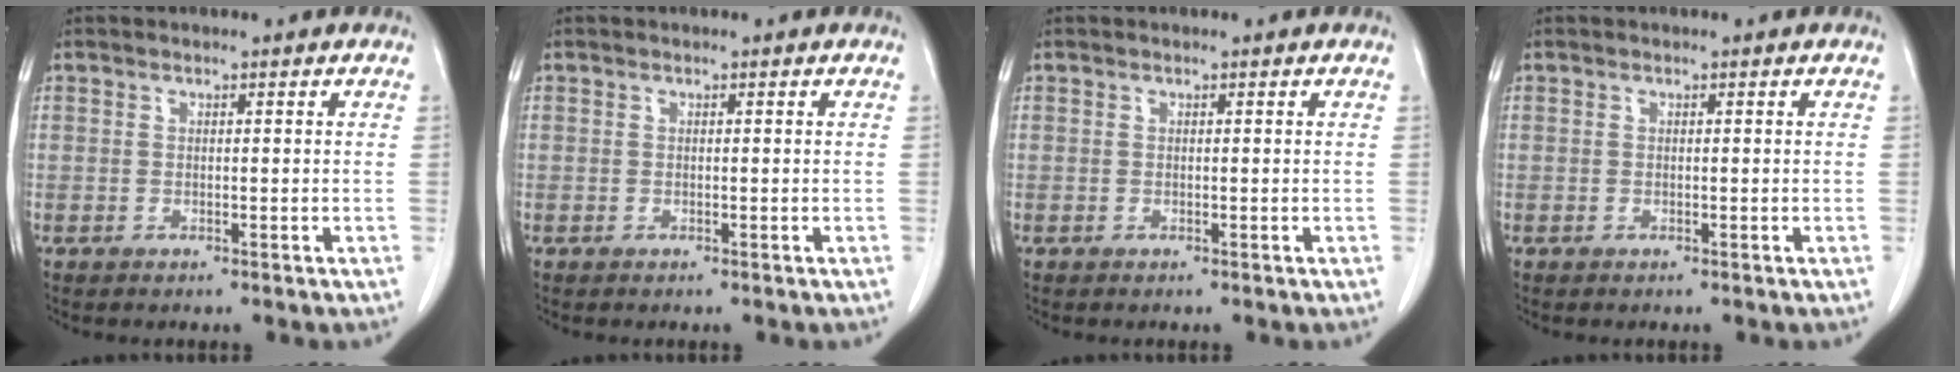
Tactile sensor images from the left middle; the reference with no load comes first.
{"total": 0.0}
{"total": 0.0}
{"total": 0.0}